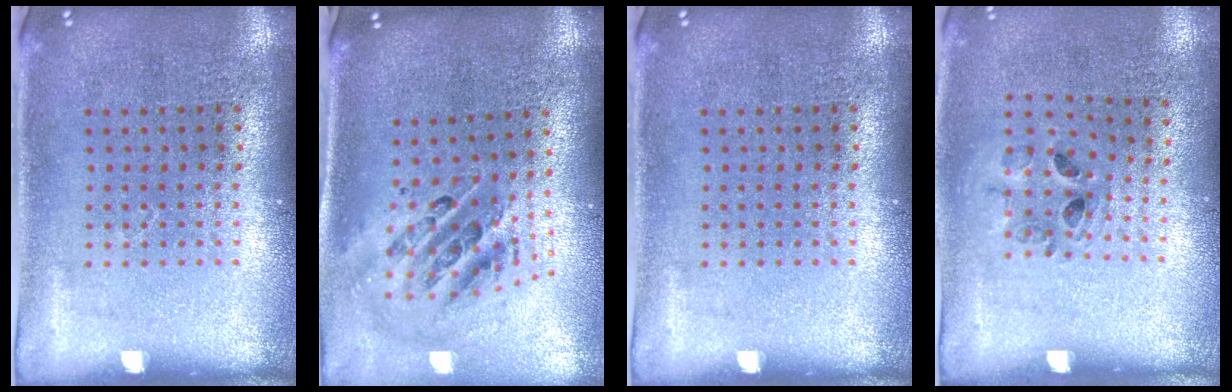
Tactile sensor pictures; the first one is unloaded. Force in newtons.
{"total": 1.6, "press": 1.4, "slide": 0.8}
{"total": 0.0}
{"total": 0.9, "press": 0.9, "slide": 0.3}